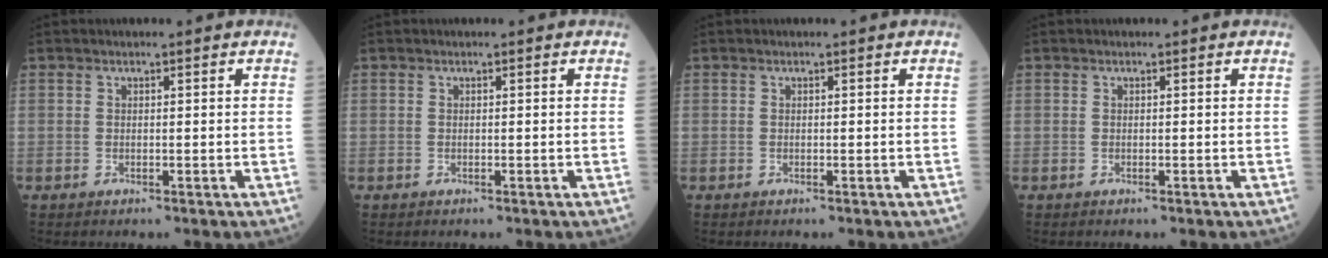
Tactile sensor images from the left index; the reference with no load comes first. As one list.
[{"total": 0.0}, {"total": 0.0}, {"total": 0.0}]